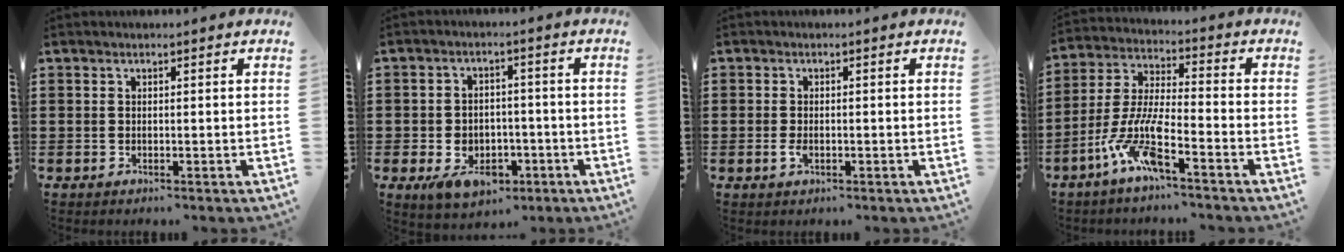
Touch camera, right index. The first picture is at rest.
{"total": 5.6, "force": [-2.6, 3.9, 3.0], "torque": [-0.052, 0.006, -0.046]}
{"total": 1.5, "force": [-0.5, 0.8, 1.2], "torque": [-0.033, -0.007, -0.009]}
{"total": 9.0, "force": [-5.8, 1.3, 6.7], "torque": [-0.170, -0.015, -0.117]}